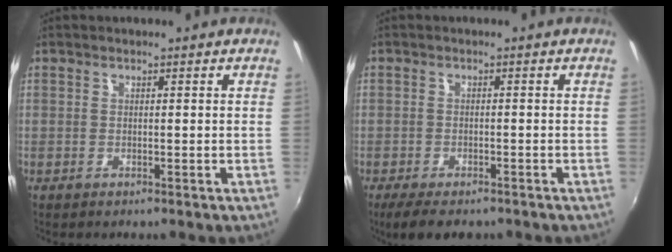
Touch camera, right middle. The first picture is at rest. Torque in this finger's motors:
{"motor_torque": [0.90, -1.23, 0.24, 0.08]}